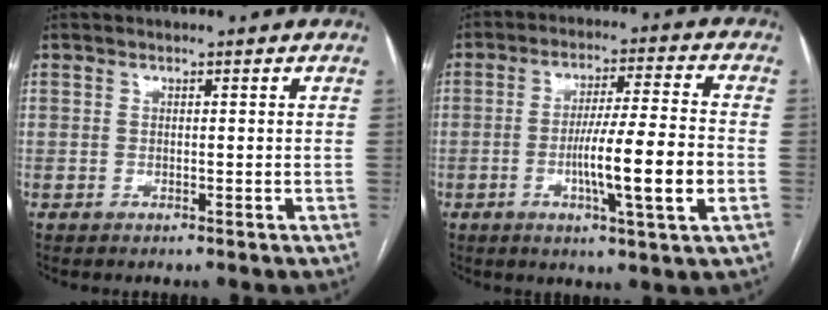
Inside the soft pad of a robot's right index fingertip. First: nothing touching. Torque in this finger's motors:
{"motor_torque": [1.88, -0.27, 0.90, 0.20]}